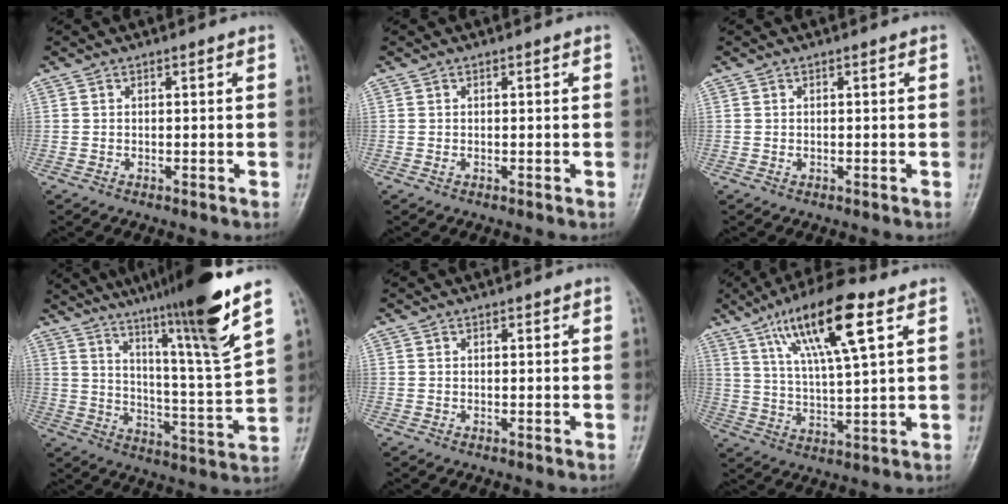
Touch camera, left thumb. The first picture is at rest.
{"total": 0.6, "force": [0.1, 0.3, 0.5], "torque": [-0.007, 0.000, 0.004]}
{"total": 0.5, "force": [0.1, 0.3, 0.4], "torque": [-0.004, -0.001, 0.004]}
{"total": 19.6, "force": [13.6, -0.6, 14.0], "torque": [-0.204, -0.077, 0.212]}
{"total": 0.7, "force": [0.4, 0.3, 0.4], "torque": [-0.006, -0.001, 0.006]}
{"total": 15.7, "force": [7.8, 3.5, 13.1], "torque": [-0.229, -0.017, 0.140]}